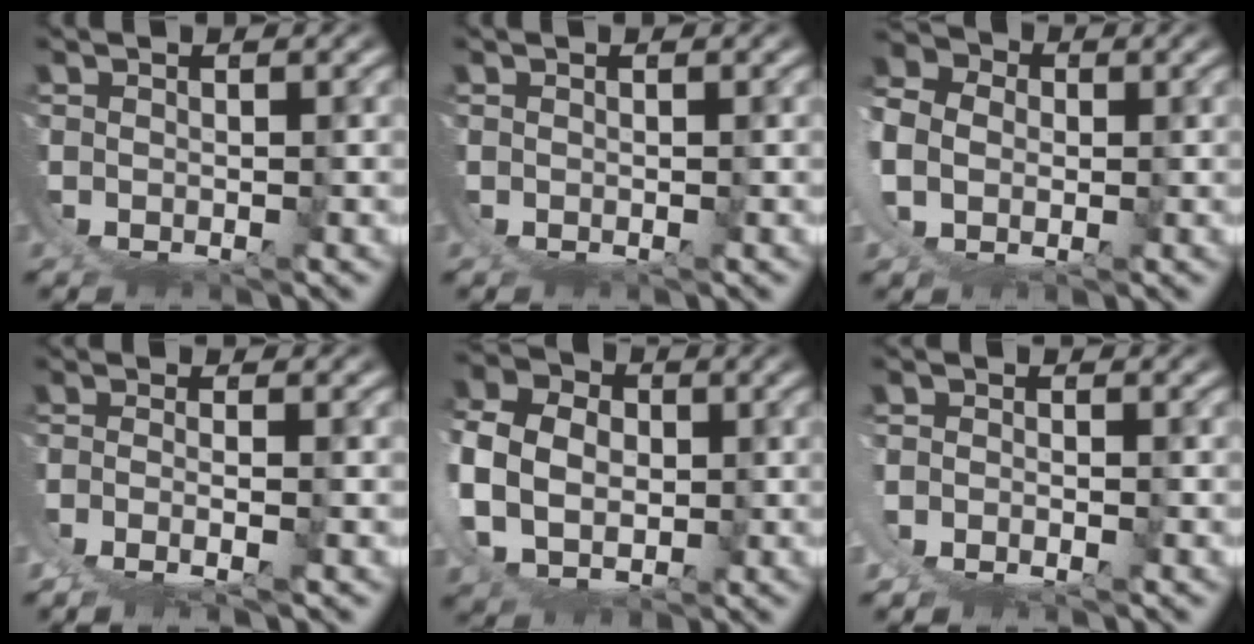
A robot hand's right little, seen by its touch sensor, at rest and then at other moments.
{"total": 0.0}
{"total": 8.1, "force": [4.0, 5.5, 4.5], "torque": [-0.087, 0.018, 0.048]}
{"total": 3.0, "force": [-0.5, 0.9, 2.8], "torque": [-0.065, -0.020, 0.003]}
{"total": 10.1, "force": [3.8, 6.9, 6.3], "torque": [-0.126, -0.004, 0.062]}
{"total": 2.8, "force": [-0.4, 2.5, 1.0], "torque": [-0.030, -0.008, -0.007]}